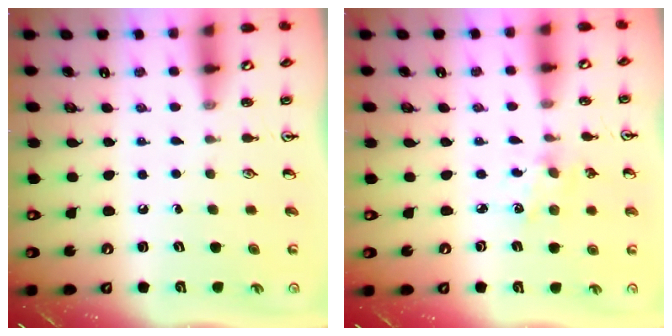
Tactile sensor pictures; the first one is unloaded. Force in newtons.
{"total": 1.8, "press": 1.7, "slide": 0.3}